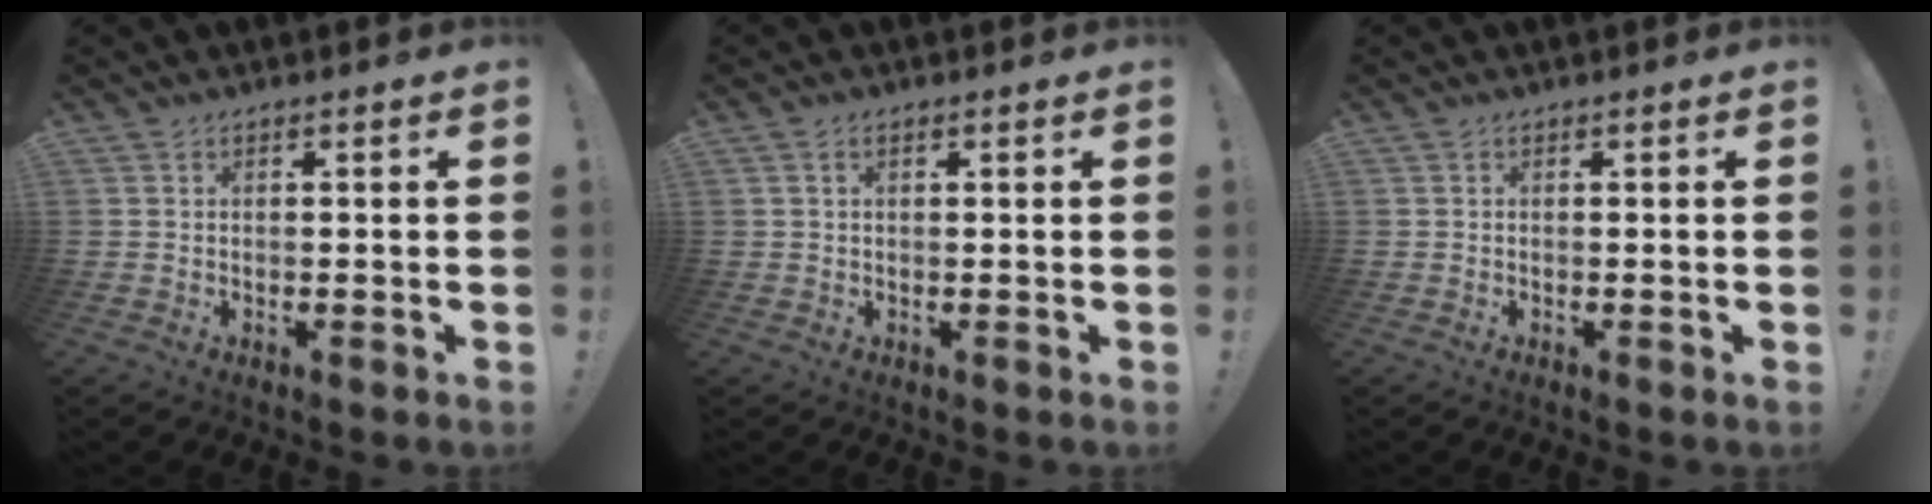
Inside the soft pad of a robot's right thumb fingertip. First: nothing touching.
{"total": 1.5, "force": [0.6, 0.9, 1.0], "torque": [-0.020, 0.005, 0.011]}
{"total": 0.0}